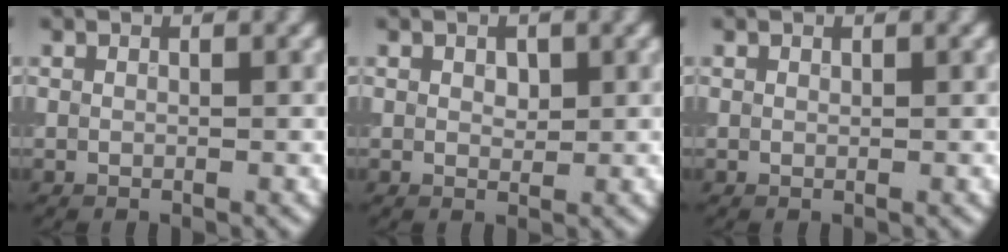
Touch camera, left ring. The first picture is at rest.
{"total": 1.0, "force": [0.4, 0.6, 0.7], "torque": [-0.010, -0.002, 0.007]}
{"total": 0.0}